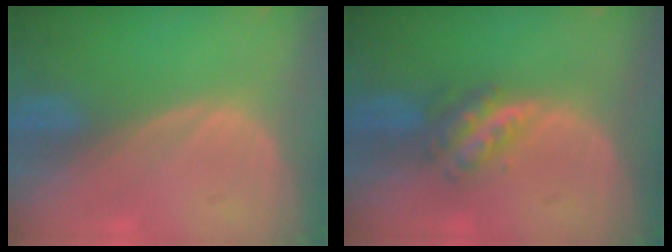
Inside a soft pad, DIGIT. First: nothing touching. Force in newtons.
{"total": 4.8, "press": 4.4, "slide": 1.9}